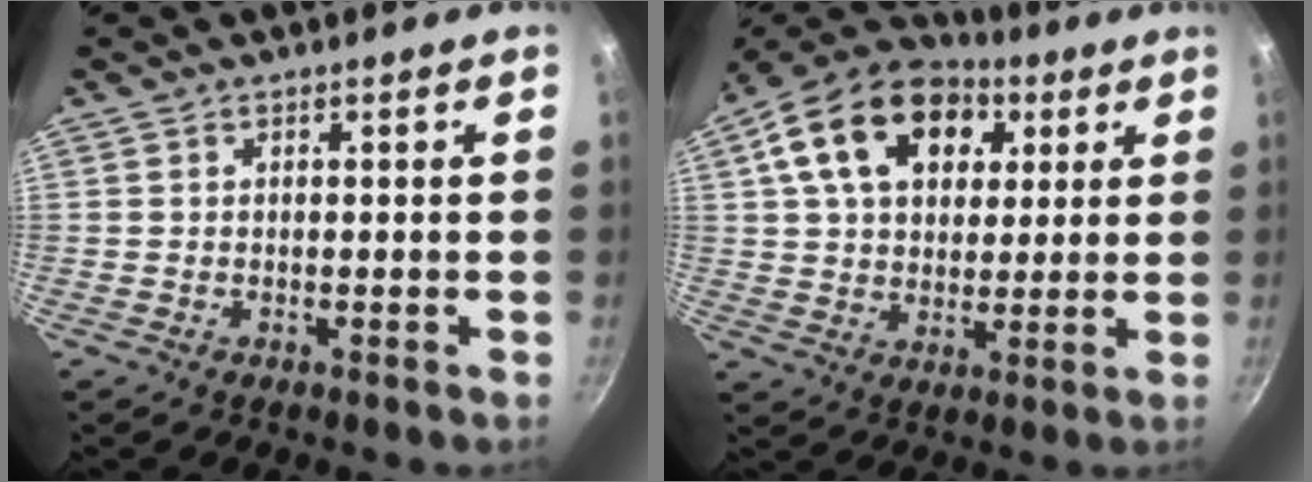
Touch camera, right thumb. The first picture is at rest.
{"total": 19.8, "force": [7.0, 13.7, 12.5], "torque": [-0.199, 0.011, 0.108]}